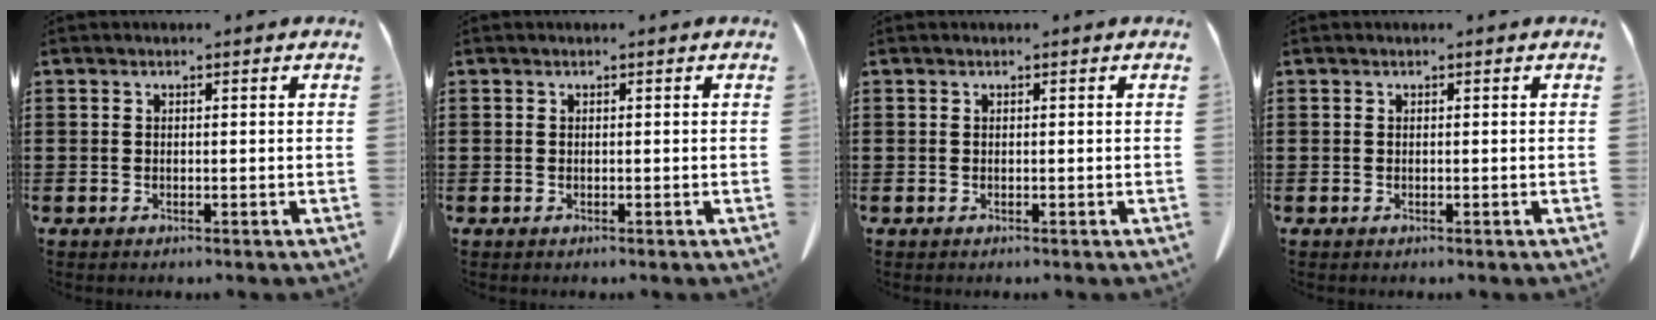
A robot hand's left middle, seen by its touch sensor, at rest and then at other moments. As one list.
[{"total": 0.0}, {"total": 0.0}, {"total": 0.0}]